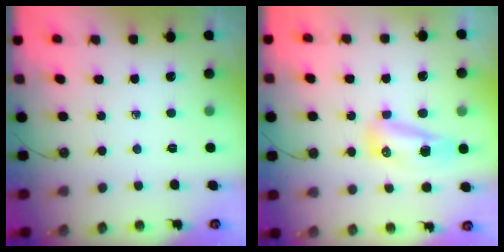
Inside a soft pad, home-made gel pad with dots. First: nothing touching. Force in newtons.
{"total": 13.9, "press": 10.7, "slide": 8.8}